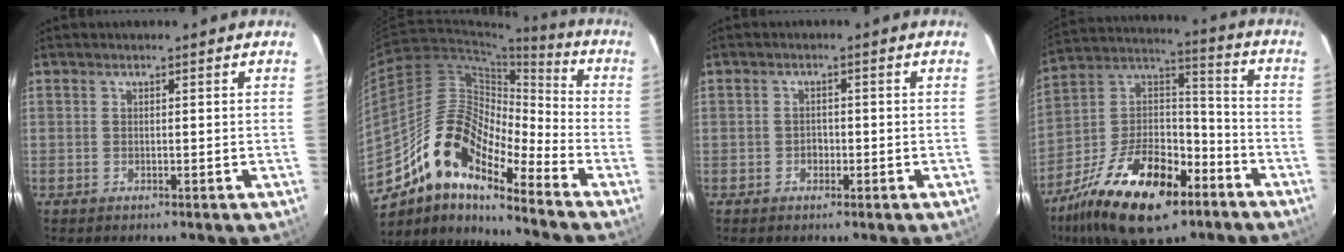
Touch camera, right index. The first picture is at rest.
{"total": 15.8, "force": [-11.4, 4.8, 9.9], "torque": [-0.169, 0.007, -0.228]}
{"total": 1.6, "force": [-0.6, 1.4, 0.6], "torque": [-0.011, 0.005, -0.007]}
{"total": 23.2, "force": [-13.2, 11.5, 15.2], "torque": [-0.297, 0.011, -0.219]}